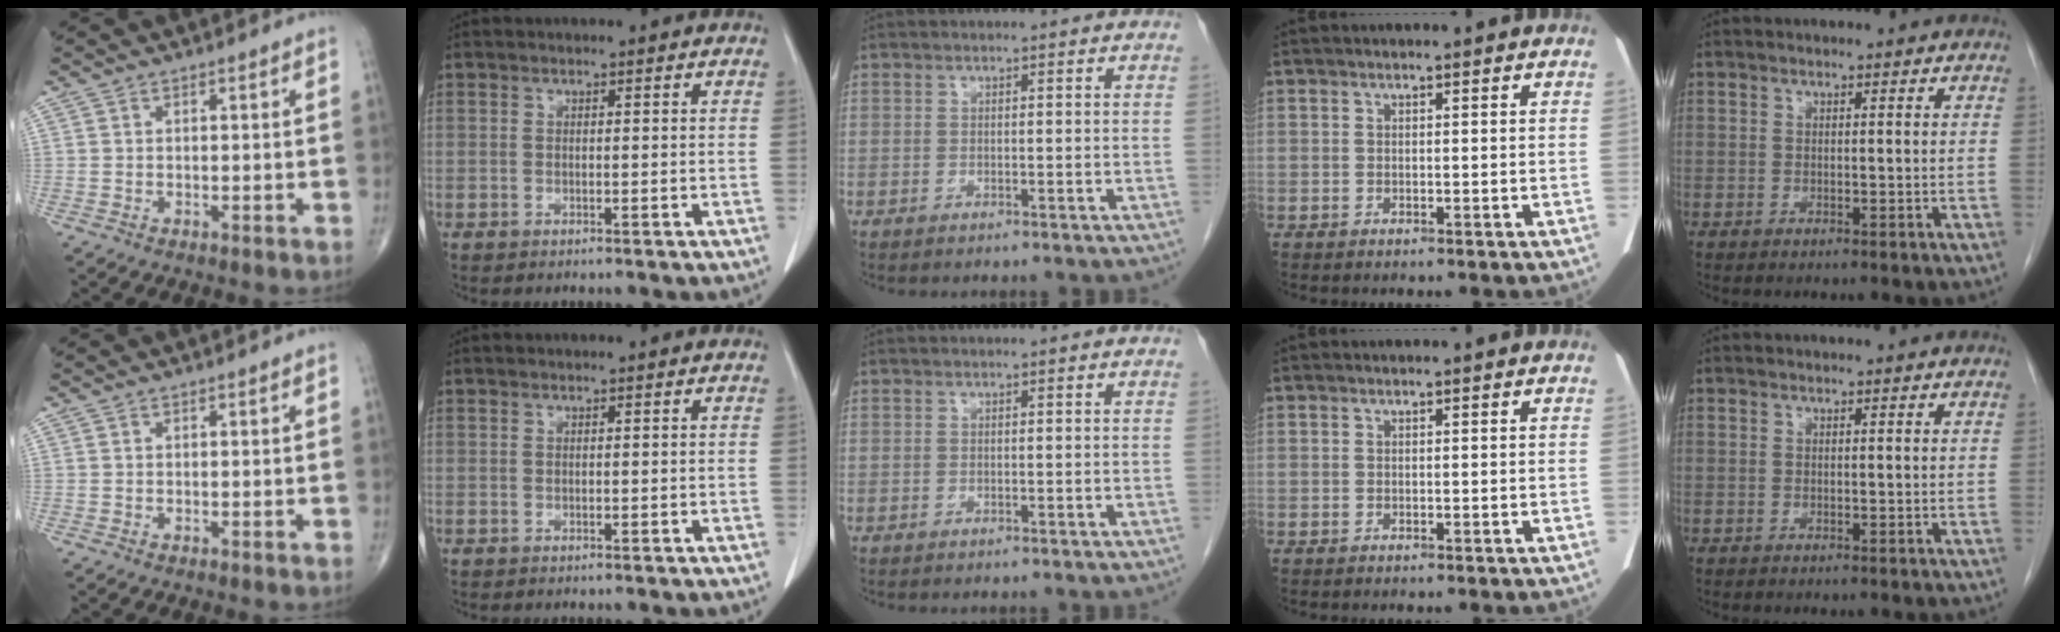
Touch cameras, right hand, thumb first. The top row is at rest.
{}